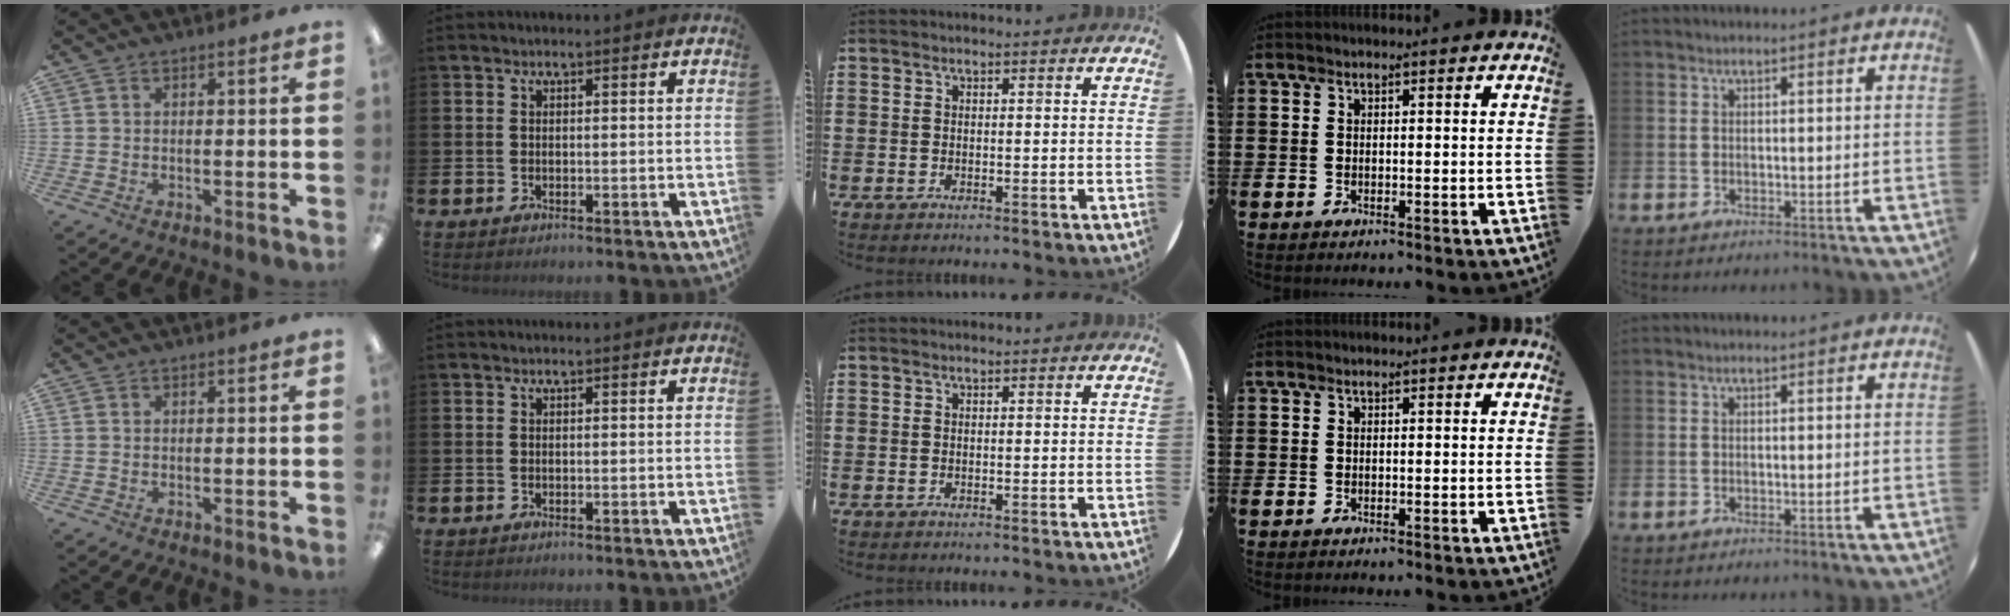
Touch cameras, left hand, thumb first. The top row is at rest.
{}